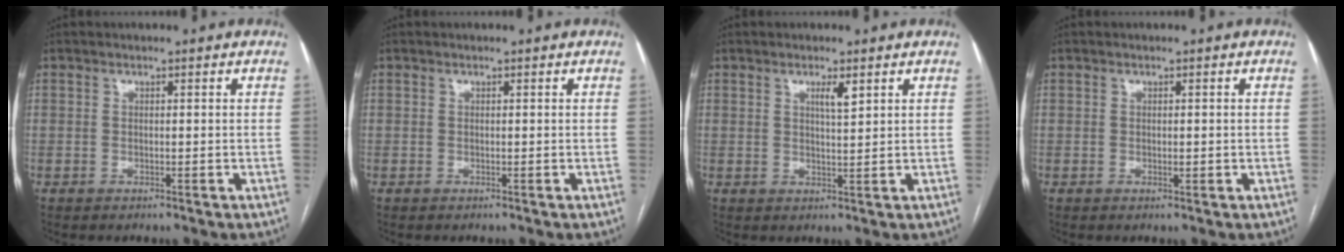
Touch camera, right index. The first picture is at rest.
{"total": 0.0}
{"total": 2.4, "force": [1.3, 0.2, 2.0], "torque": [-0.038, -0.002, 0.024]}
{"total": 0.8, "force": [-0.1, 0.3, 0.7], "torque": [-0.012, -0.001, 0.001]}